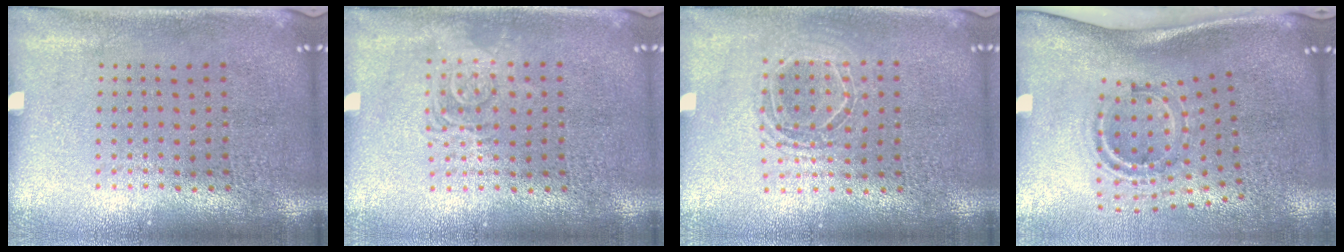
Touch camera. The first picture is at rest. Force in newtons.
{"total": 2.5, "press": 2.5, "slide": 0.5}
{"total": 1.5, "press": 1.3, "slide": 0.8}
{"total": 1.5, "press": 1.1, "slide": 1.0}